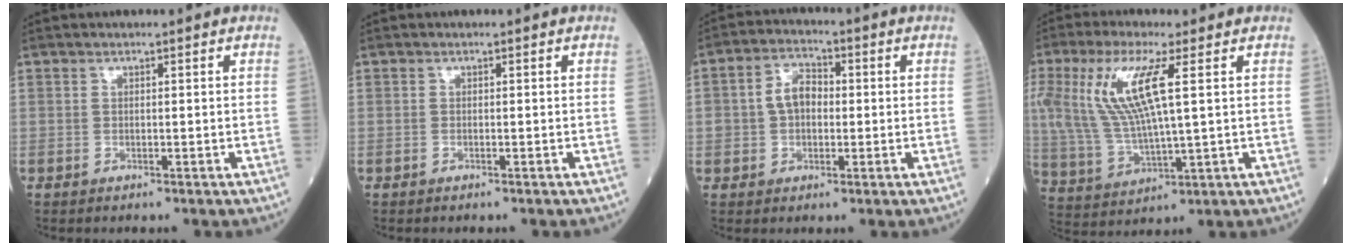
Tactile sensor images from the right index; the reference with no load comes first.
{"total": 0.0}
{"total": 5.7, "force": [0.0, 3.9, 4.2], "torque": [-0.088, 0.022, -0.001]}
{"total": 12.4, "force": [3.4, 1.9, 11.8], "torque": [-0.273, 0.006, 0.068]}